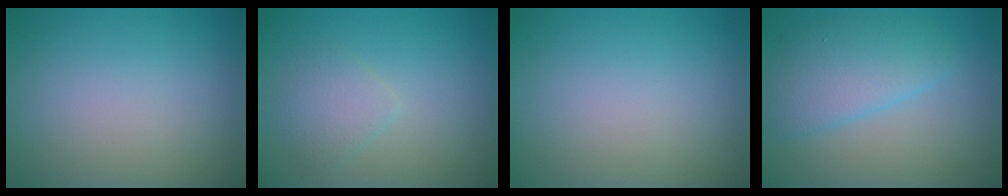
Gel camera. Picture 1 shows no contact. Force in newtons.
{"total": 2.0, "press": 1.9, "slide": 0.1}
{"total": 0.0}
{"total": 4.1, "press": 4.1, "slide": 0.2}